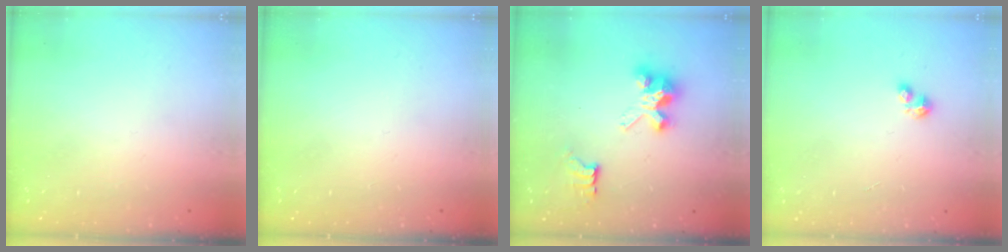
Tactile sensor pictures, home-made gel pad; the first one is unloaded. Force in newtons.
{"total": 0.0}
{"total": 7.7, "press": 7.6, "slide": 0.4}
{"total": 2.1, "press": 2.1, "slide": 0.3}